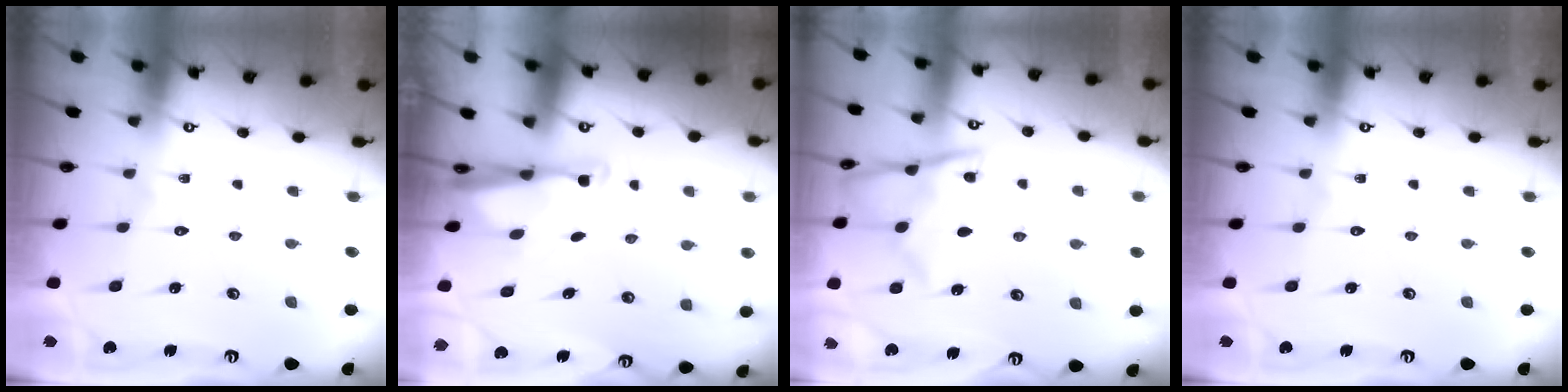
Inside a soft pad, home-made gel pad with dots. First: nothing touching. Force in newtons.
{"total": 2.7, "press": 2.6, "slide": 0.8}
{"total": 10.7, "press": 10.6, "slide": 0.6}
{"total": 0.0}